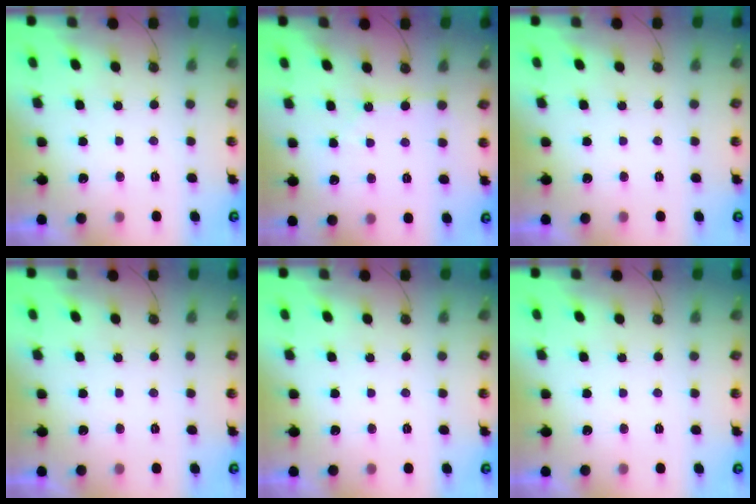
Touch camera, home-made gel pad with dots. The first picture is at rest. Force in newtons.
{"total": 1.5, "press": 1.5, "slide": 0.3}
{"total": 0.0}
{"total": 0.0}
{"total": 0.0}
{"total": 0.0}